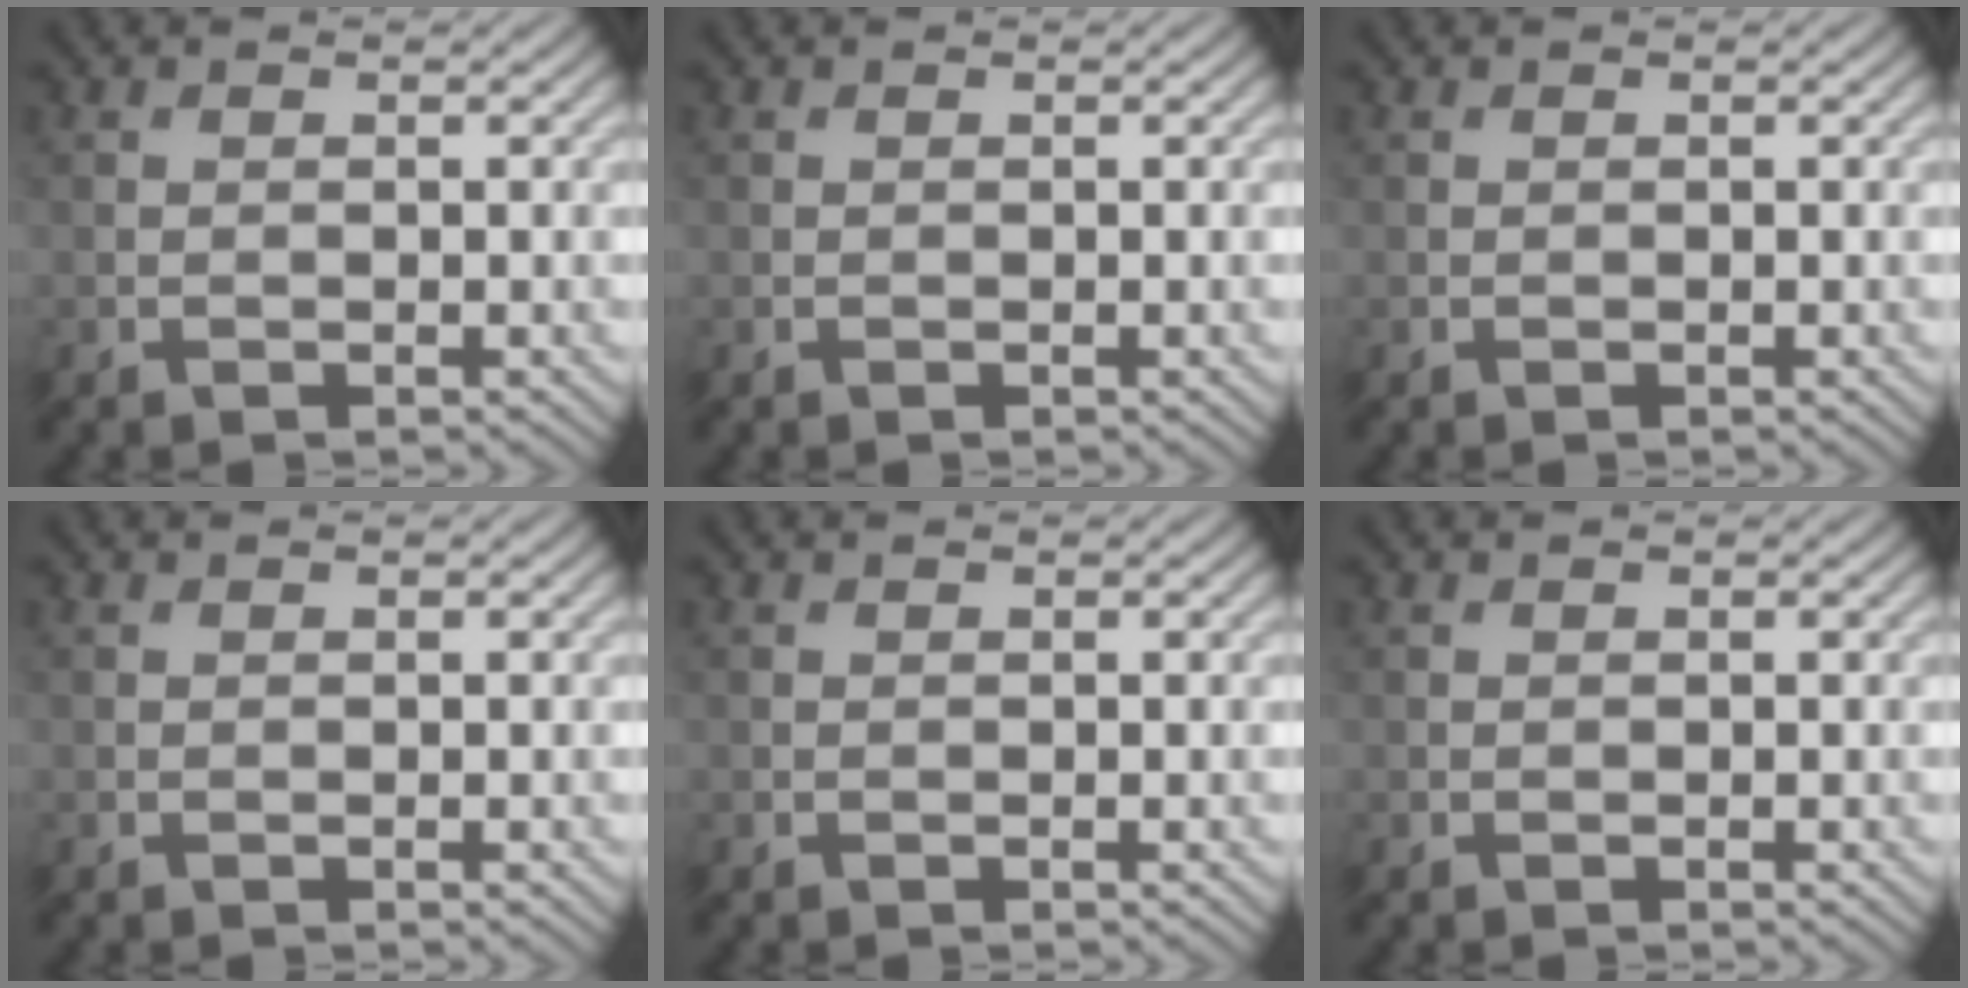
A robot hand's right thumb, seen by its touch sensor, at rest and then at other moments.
{"total": 0.0}
{"total": 0.0}
{"total": 0.0}
{"total": 0.0}
{"total": 0.0}